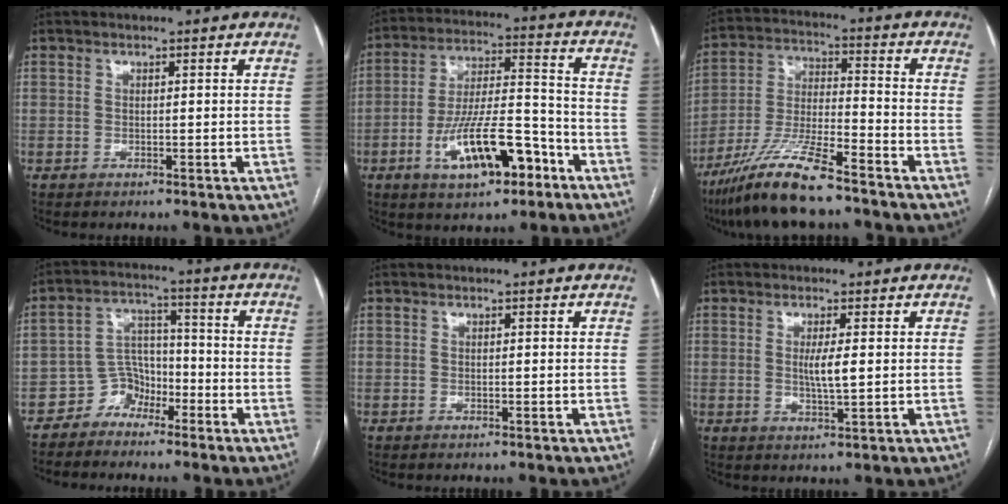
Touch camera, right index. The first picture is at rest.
{"total": 14.1, "force": [-6.7, 4.5, 11.6], "torque": [-0.209, 0.013, -0.104]}
{"total": 13.3, "force": [-10.0, 1.6, 8.6], "torque": [-0.173, -0.016, -0.184]}
{"total": 5.1, "force": [-3.6, 3.5, 0.7], "torque": [-0.004, 0.018, -0.065]}
{"total": 0.0}
{"total": 3.4, "force": [0.4, 0.2, 3.4], "torque": [-0.065, -0.006, 0.008]}